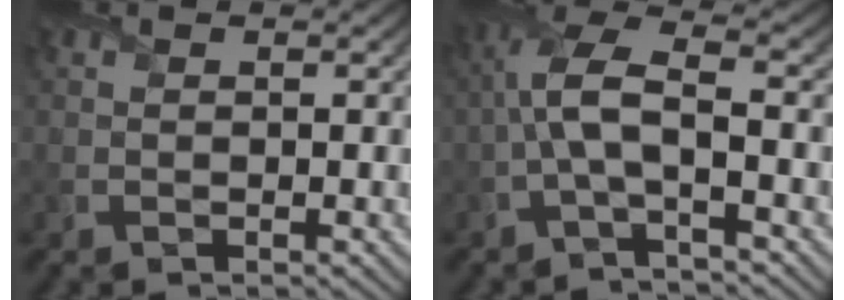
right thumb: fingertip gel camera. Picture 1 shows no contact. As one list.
[{"total": 6.9, "force": [-1.3, 2.2, 6.4], "torque": [-0.150, 0.016, -0.039]}]